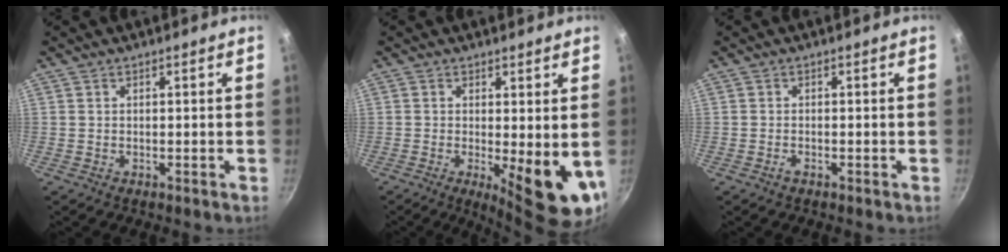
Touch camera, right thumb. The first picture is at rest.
{"total": 10.5, "force": [-0.9, 3.0, 10.0], "torque": [-0.120, -0.016, -0.005]}
{"total": 0.9, "force": [-0.7, 0.3, 0.6], "torque": [-0.014, 0.004, -0.015]}